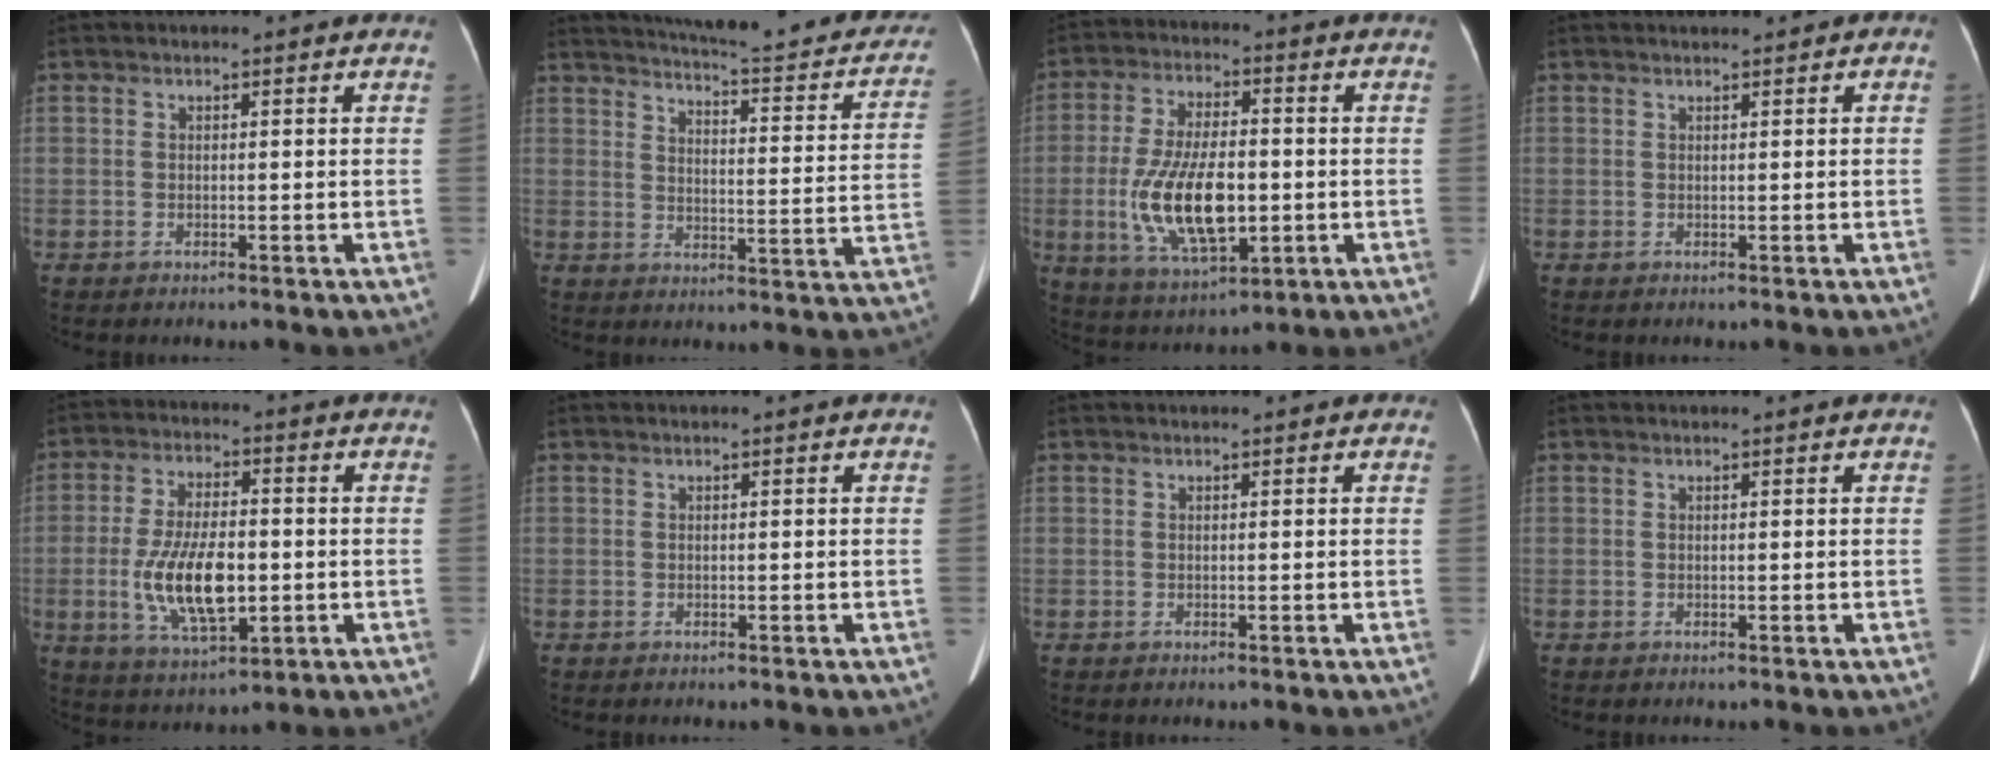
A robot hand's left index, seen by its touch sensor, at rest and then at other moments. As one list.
[{"total": 25.2, "force": [21.7, 5.0, 11.9], "torque": [-0.166, -0.043, 0.246]}, {"total": 13.5, "force": [-2.3, 5.3, 12.2], "torque": [-0.250, -0.012, -0.034]}, {"total": 0.8, "force": [0.4, 0.5, 0.5], "torque": [-0.007, 0.007, 0.002]}, {"total": 11.6, "force": [-2.1, 4.4, 10.5], "torque": [-0.217, -0.012, -0.030]}, {"total": 0.0}, {"total": 0.9, "force": [0.6, 0.5, 0.4], "torque": [-0.007, 0.009, 0.001]}, {"total": 0.6, "force": [0.6, 0.1, 0.3], "torque": [-0.004, 0.007, 0.005]}]